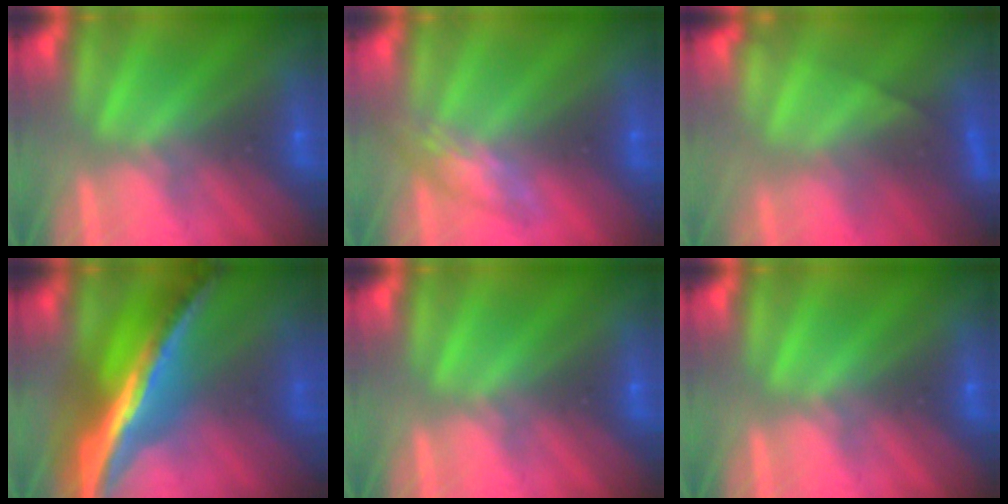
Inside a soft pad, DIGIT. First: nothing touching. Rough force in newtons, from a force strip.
{"total": 2.5}
{"total": 9.4}
{"total": 6.3}
{"total": 0.0}
{"total": 0.0}